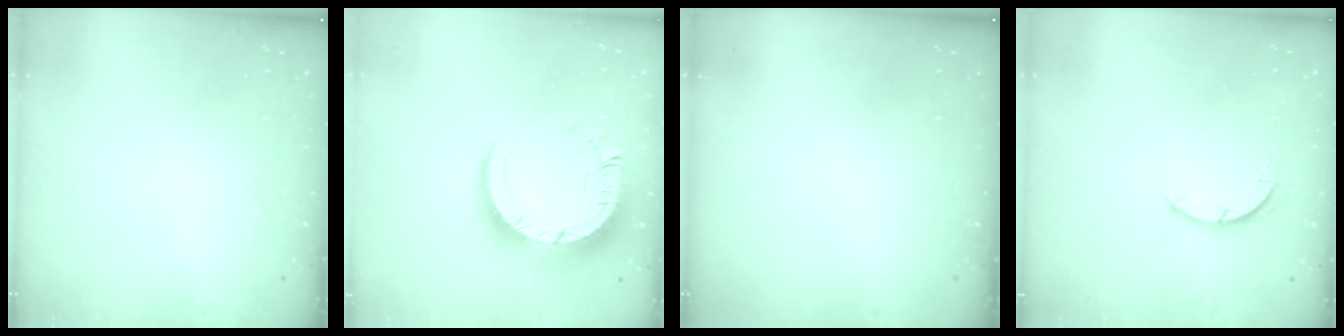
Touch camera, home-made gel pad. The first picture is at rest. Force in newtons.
{"total": 14.5, "press": 14.4, "slide": 1.4}
{"total": 0.0}
{"total": 2.7, "press": 2.7, "slide": 0.4}